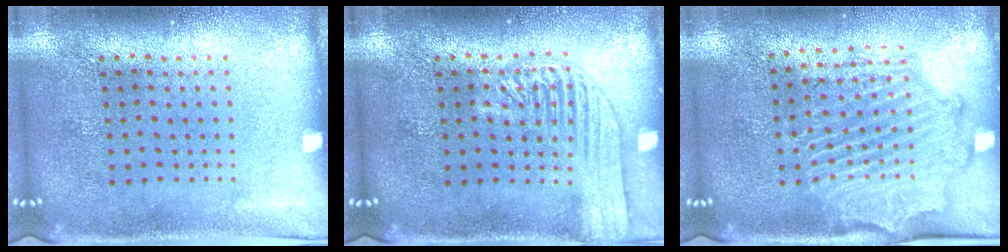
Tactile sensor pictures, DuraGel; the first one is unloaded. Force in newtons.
{"total": 3.0, "press": 3.0, "slide": 0.3}
{"total": 2.1, "press": 2.1, "slide": 0.5}